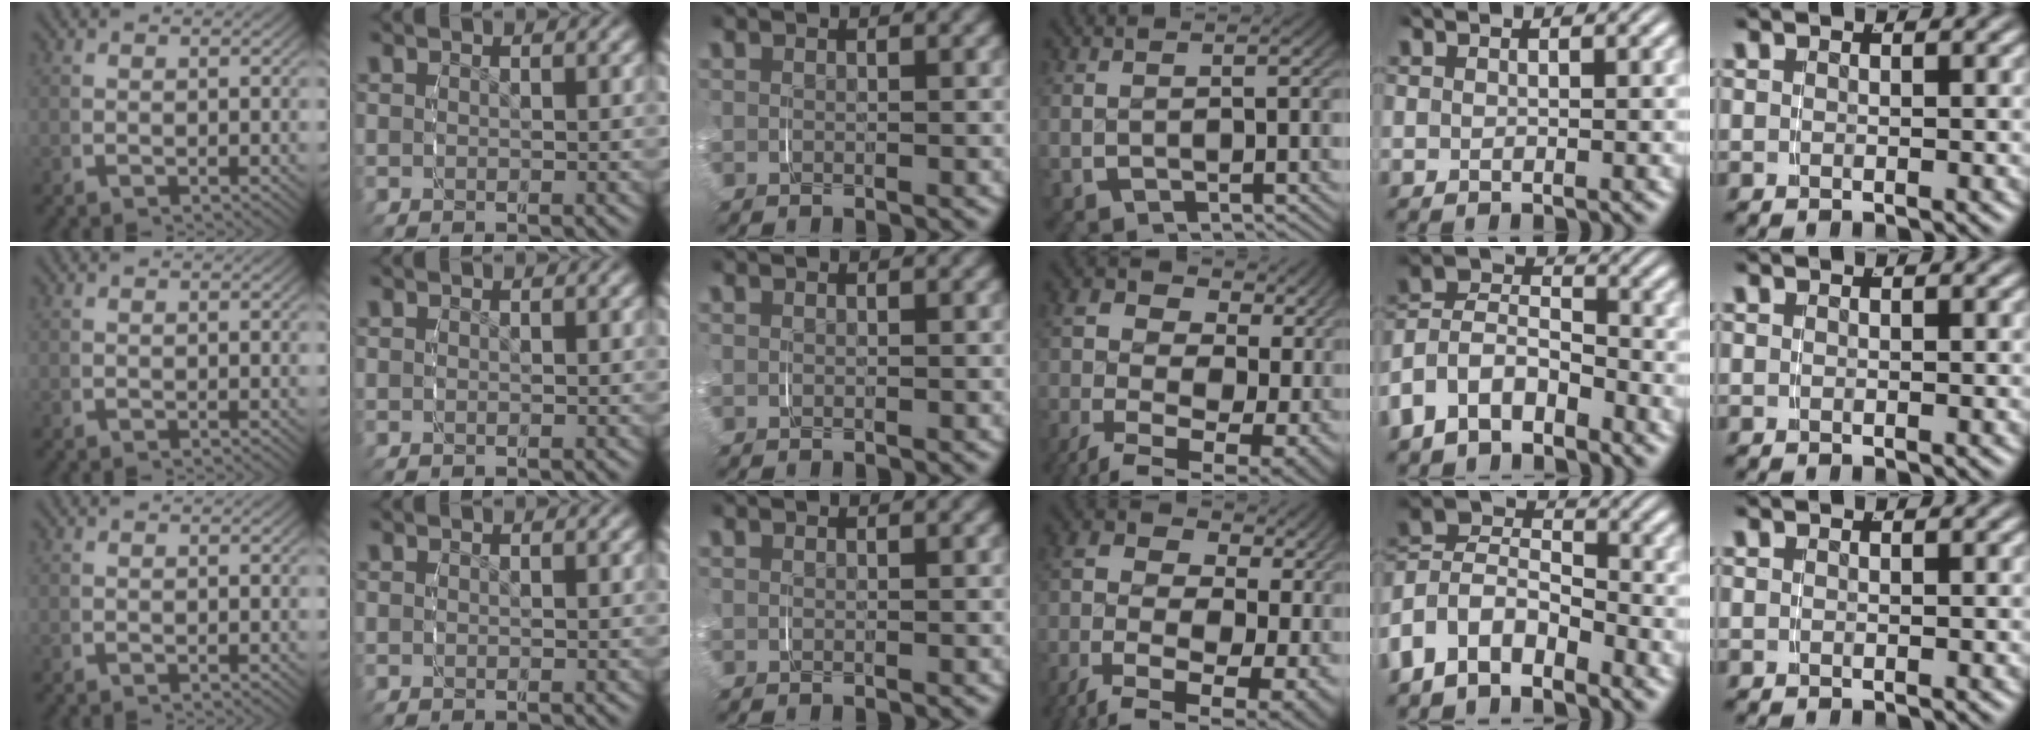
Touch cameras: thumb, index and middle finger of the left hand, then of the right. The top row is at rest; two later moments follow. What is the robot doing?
{"motion": "grasp_and_lifting", "object": "jacket"}